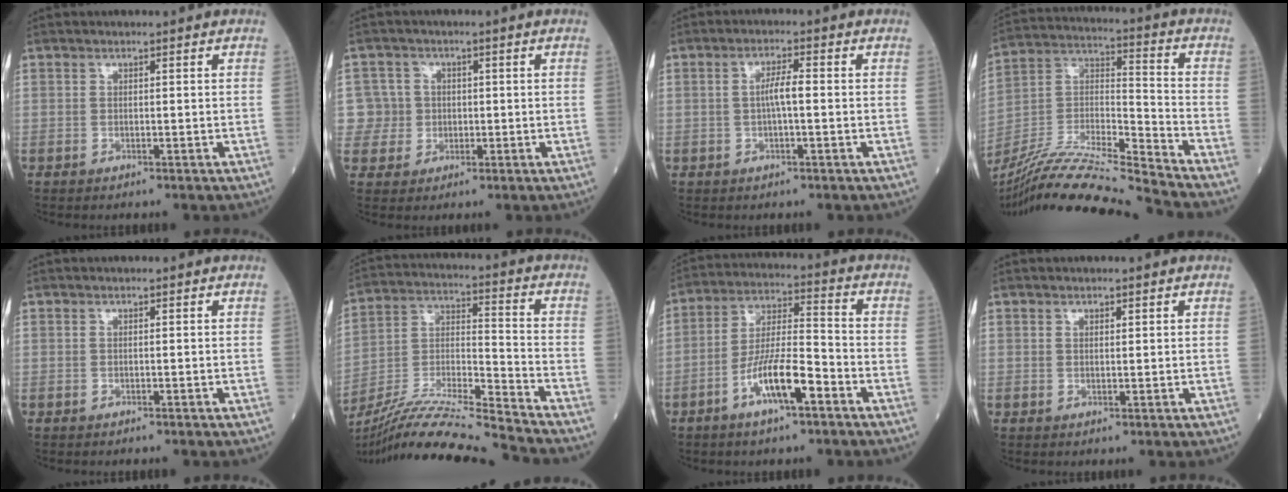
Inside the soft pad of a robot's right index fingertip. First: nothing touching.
{"total": 5.0, "force": [0.3, 5.0, -0.3], "torque": [0.015, 0.016, 0.010]}
{"total": 3.1, "force": [0.0, 0.4, 3.0], "torque": [-0.058, 0.007, 0.001]}
{"total": 20.5, "force": [-18.8, -1.7, 8.0], "torque": [-0.167, -0.007, -0.335]}
{"total": 0.0}
{"total": 18.8, "force": [-17.2, -2.0, 7.3], "torque": [-0.147, -0.013, -0.306]}
{"total": 9.9, "force": [-4.9, 1.7, 8.5], "torque": [-0.166, 0.002, -0.088]}
{"total": 0.8, "force": [0.6, 0.2, 0.4], "torque": [-0.011, 0.000, 0.012]}